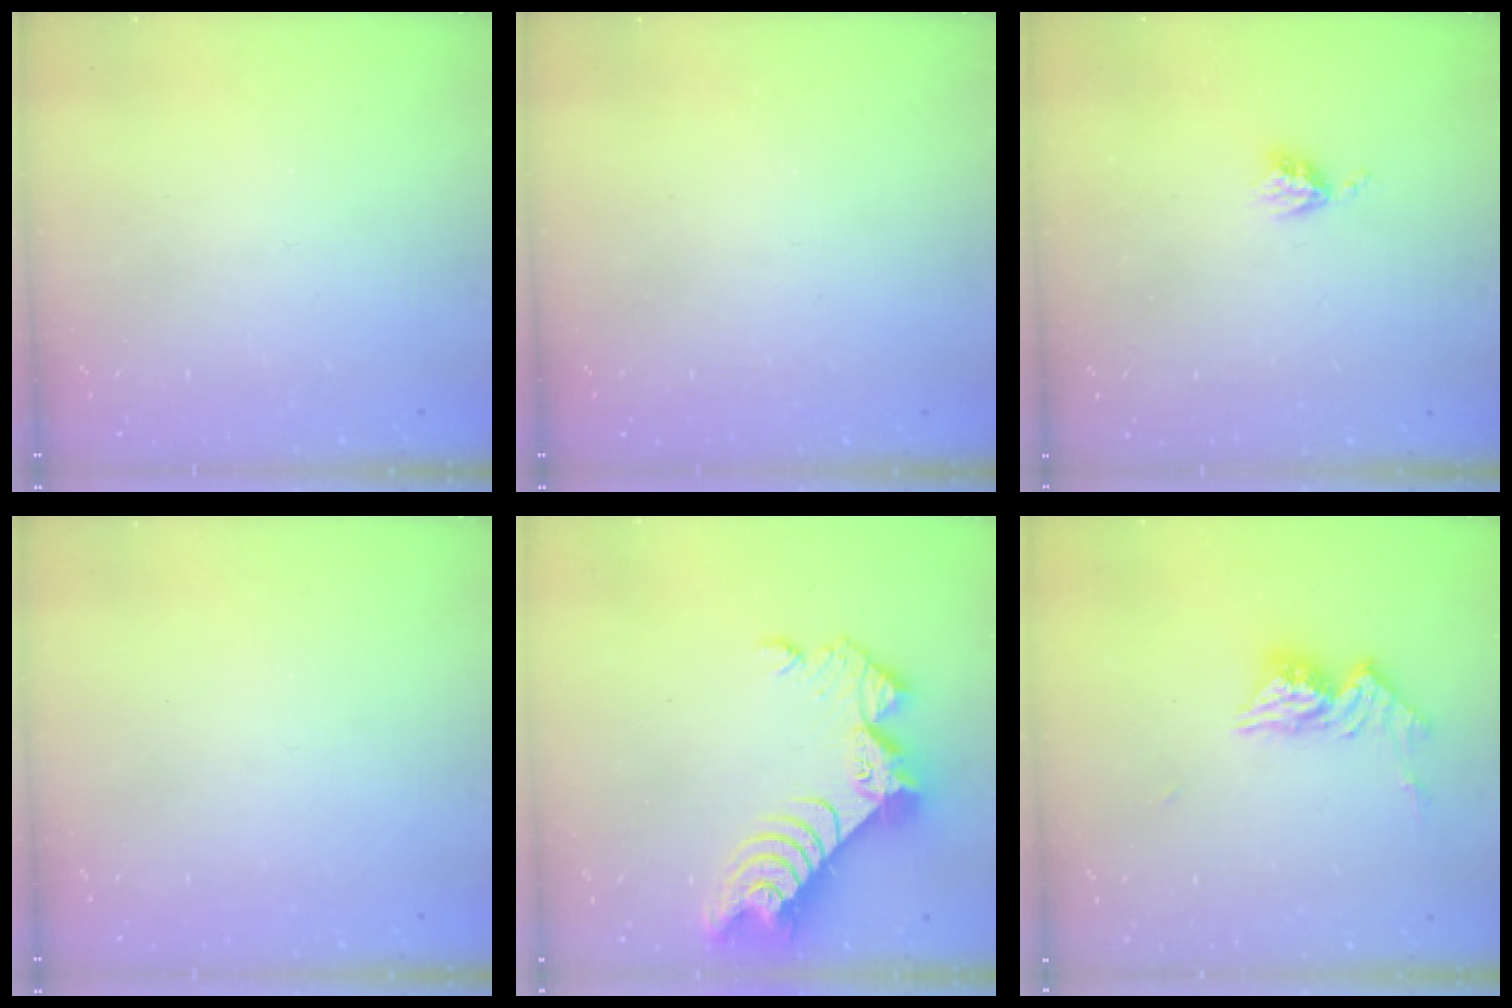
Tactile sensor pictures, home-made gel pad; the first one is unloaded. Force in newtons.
{"total": 0.0}
{"total": 3.3, "press": 3.3, "slide": 0.4}
{"total": 0.0}
{"total": 12.7, "press": 12.7, "slide": 0.8}
{"total": 10.6, "press": 10.5, "slide": 0.9}